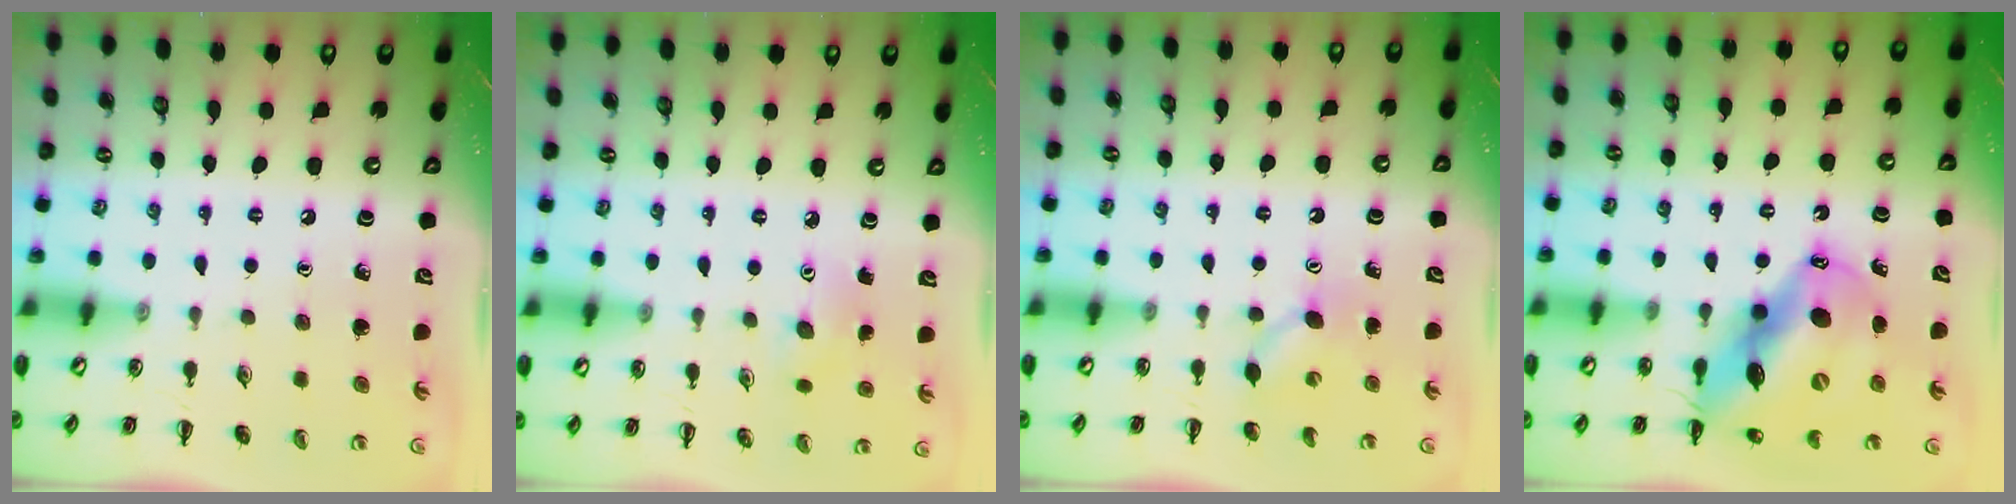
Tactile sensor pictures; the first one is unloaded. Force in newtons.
{"total": 4.7, "press": 4.5, "slide": 1.1}
{"total": 4.7, "press": 4.5, "slide": 1.4}
{"total": 17.3, "press": 16.6, "slide": 4.9}